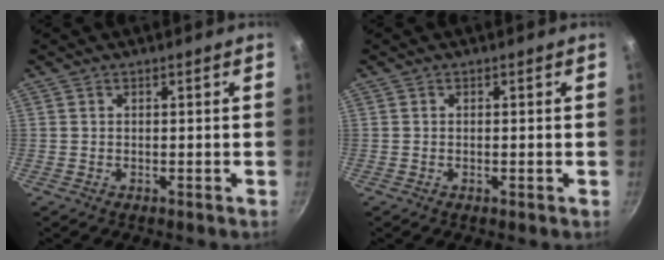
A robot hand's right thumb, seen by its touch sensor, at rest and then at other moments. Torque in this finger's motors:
{"motor_torque": [-0.09, 0.14, -0.42, 0.12, 0.02]}